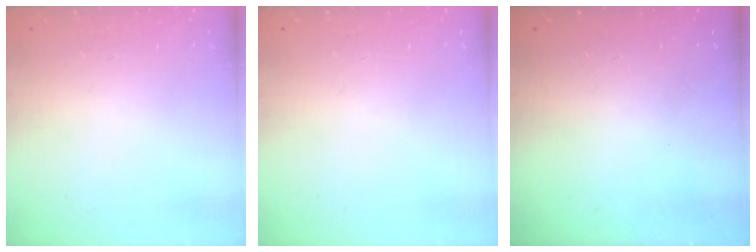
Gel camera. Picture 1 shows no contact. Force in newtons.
{"total": 0.0}
{"total": 0.0}